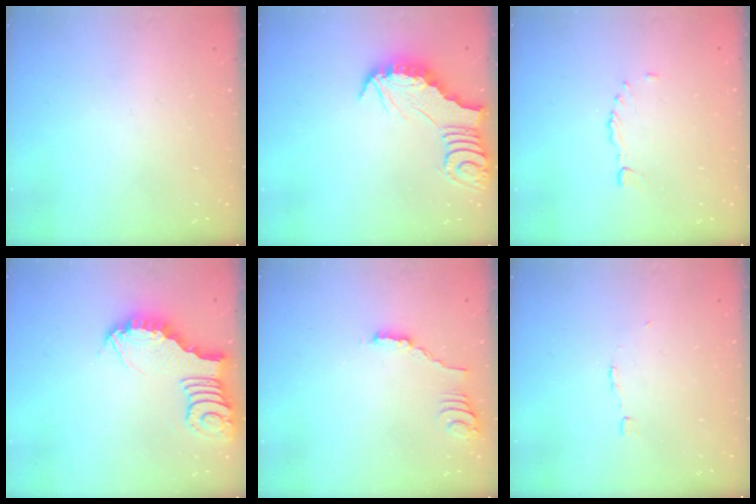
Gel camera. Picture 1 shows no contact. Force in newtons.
{"total": 3.0, "press": 3.0, "slide": 0.3}
{"total": 1.1, "press": 0.9, "slide": 0.7}
{"total": 3.9, "press": 3.9, "slide": 0.3}
{"total": 1.6, "press": 1.6, "slide": 0.4}
{"total": 2.7, "press": 2.7, "slide": 0.2}